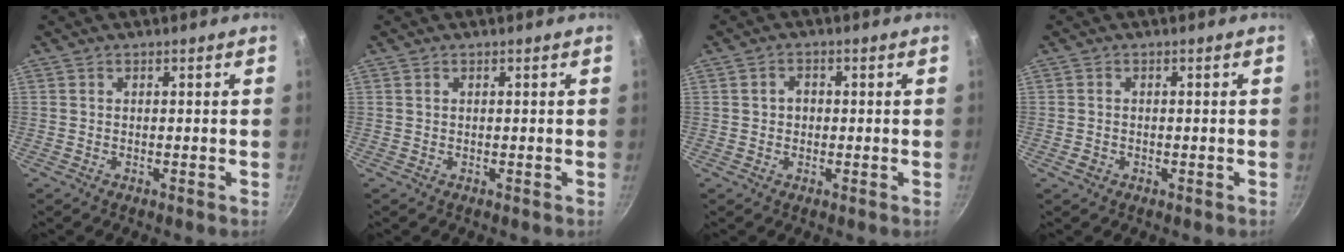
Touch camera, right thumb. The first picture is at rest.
{"total": 0.0}
{"total": 2.4, "force": [0.1, 2.0, 1.4], "torque": [-0.013, 0.007, -0.001]}
{"total": 1.5, "force": [-0.7, 1.1, 0.8], "torque": [-0.018, 0.006, -0.011]}